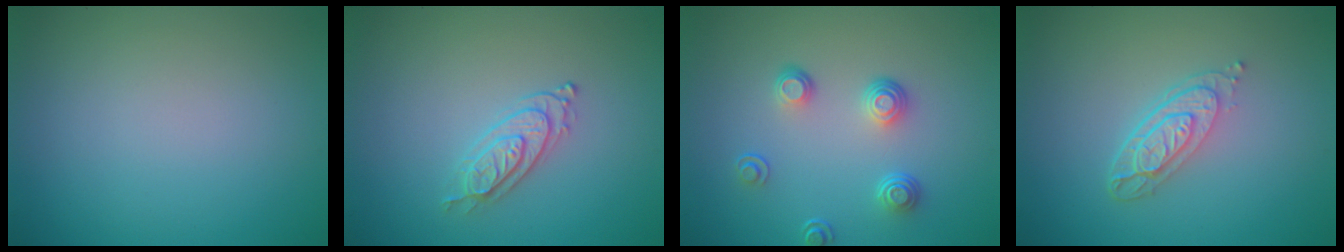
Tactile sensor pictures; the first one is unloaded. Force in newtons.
{"total": 2.2, "press": 2.0, "slide": 0.7}
{"total": 2.6, "press": 1.7, "slide": 2.0}
{"total": 3.6, "press": 2.7, "slide": 2.5}